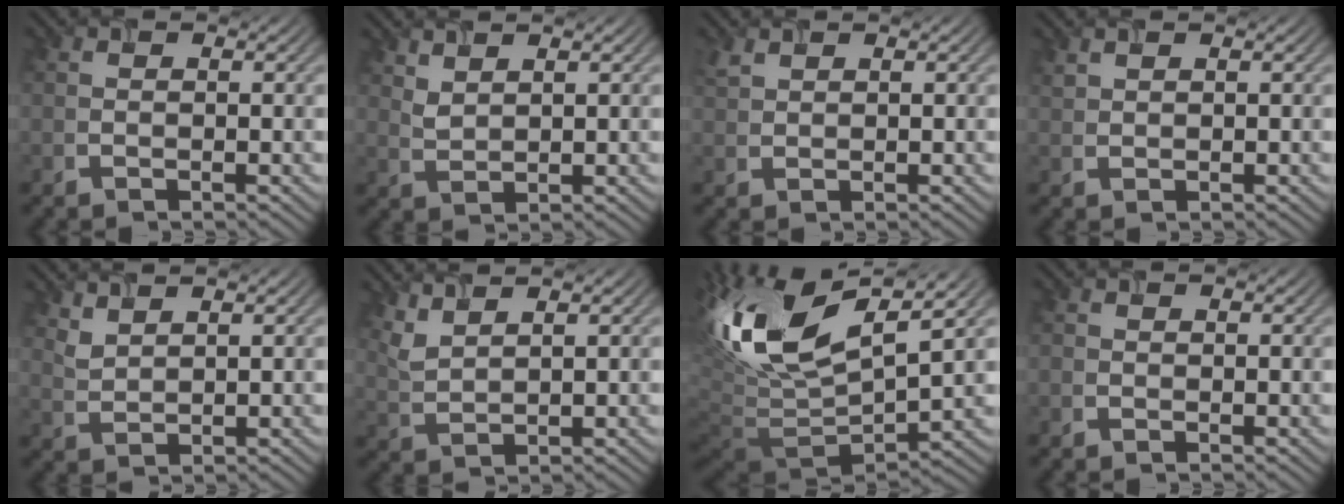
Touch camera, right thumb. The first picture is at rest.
{"total": 2.6, "force": [2.1, 0.8, 1.3], "torque": [-0.031, -0.001, 0.047]}
{"total": 1.7, "force": [1.3, 0.6, 0.8], "torque": [-0.027, 0.004, 0.034]}
{"total": 1.1, "force": [1.0, 0.3, 0.4], "torque": [-0.019, 0.003, 0.026]}
{"total": 2.6, "force": [2.2, 0.6, 1.2], "torque": [-0.033, 0.000, 0.054]}
{"total": 3.5, "force": [2.9, 0.7, 1.8], "torque": [-0.054, 0.004, 0.067]}
{"total": 16.7, "force": [5.3, 7.6, 13.9], "torque": [-0.314, 0.011, 0.095]}
{"total": 0.5, "force": [-0.3, 0.4, 0.0], "torque": [-0.001, -0.007, -0.007]}